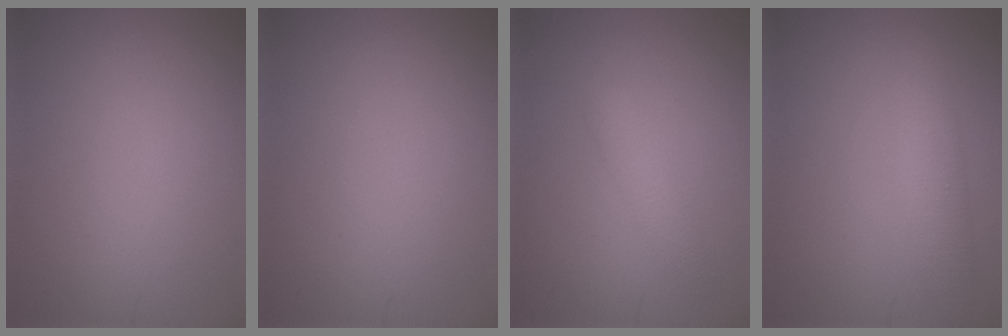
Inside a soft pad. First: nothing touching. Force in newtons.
{"total": 0.0}
{"total": 1.9, "press": 1.9, "slide": 0.0}
{"total": 3.0, "press": 3.0, "slide": 0.1}